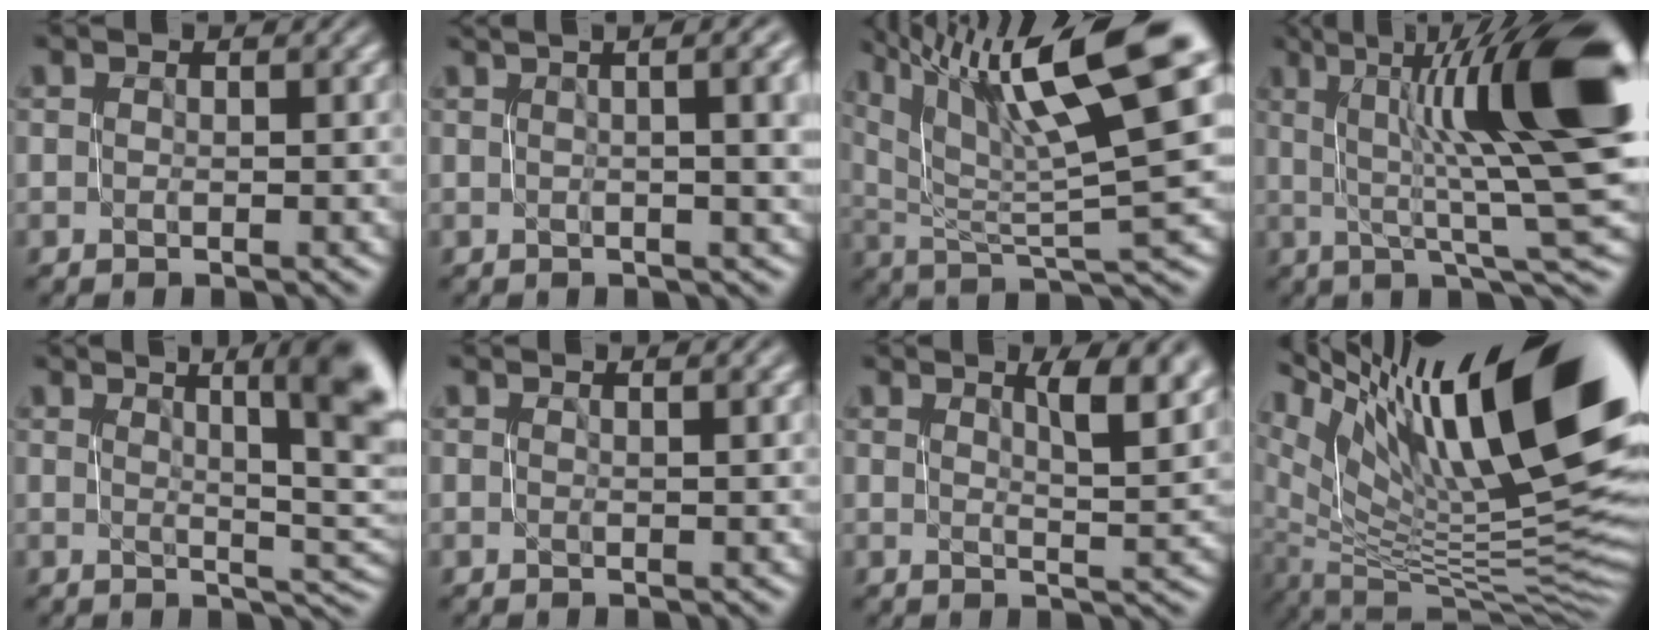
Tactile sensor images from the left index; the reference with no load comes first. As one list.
[{"total": 10.9, "force": [3.2, 4.5, 9.4], "torque": [-0.096, 0.042, 0.028]}, {"total": 13.3, "force": [6.8, 2.9, 11.1], "torque": [-0.180, 0.024, 0.121]}, {"total": 14.2, "force": [3.9, 2.7, 13.4], "torque": [-0.176, 0.011, 0.066]}, {"total": 8.9, "force": [2.7, 2.3, 8.1], "torque": [-0.088, 0.010, 0.036]}, {"total": 0.9, "force": [0.5, 0.3, 0.7], "torque": [-0.004, 0.004, 0.005]}, {"total": 5.1, "force": [2.2, 1.4, 4.4], "torque": [-0.052, -0.002, 0.035]}, {"total": 16.8, "force": [8.0, 5.1, 13.9], "torque": [-0.240, 0.018, 0.152]}]